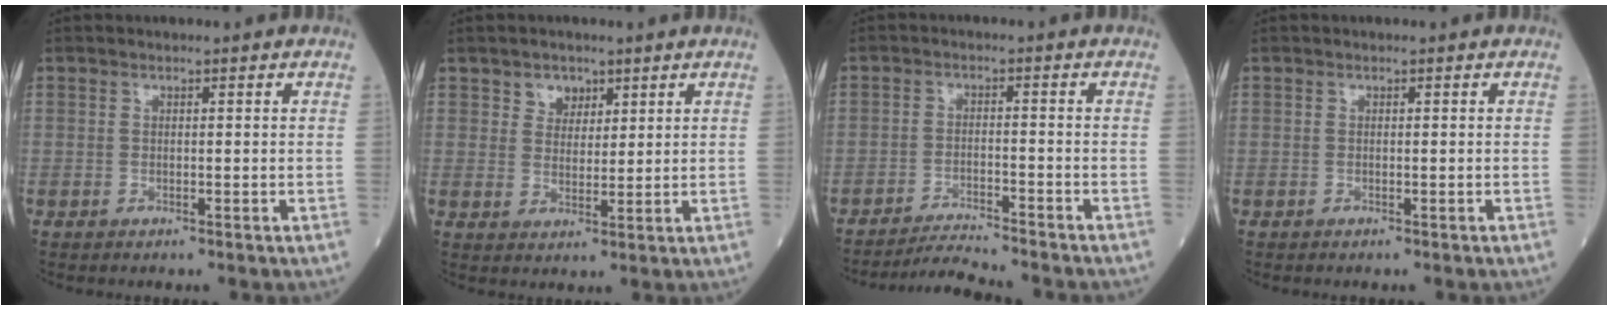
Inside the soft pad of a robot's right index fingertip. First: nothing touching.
{"total": 3.3, "force": [2.0, 2.4, 1.0], "torque": [-0.013, 0.002, 0.036]}
{"total": 7.0, "force": [-6.7, -0.9, 1.8], "torque": [-0.029, -0.013, -0.112]}
{"total": 0.0}